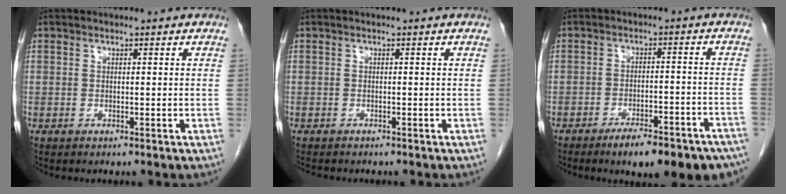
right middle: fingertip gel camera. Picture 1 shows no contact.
{"total": 2.7, "force": [-2.3, 0.7, 1.1], "torque": [-0.022, -0.009, -0.030]}
{"total": 13.6, "force": [-10.8, 3.3, 7.7], "torque": [-0.063, 0.020, -0.145]}